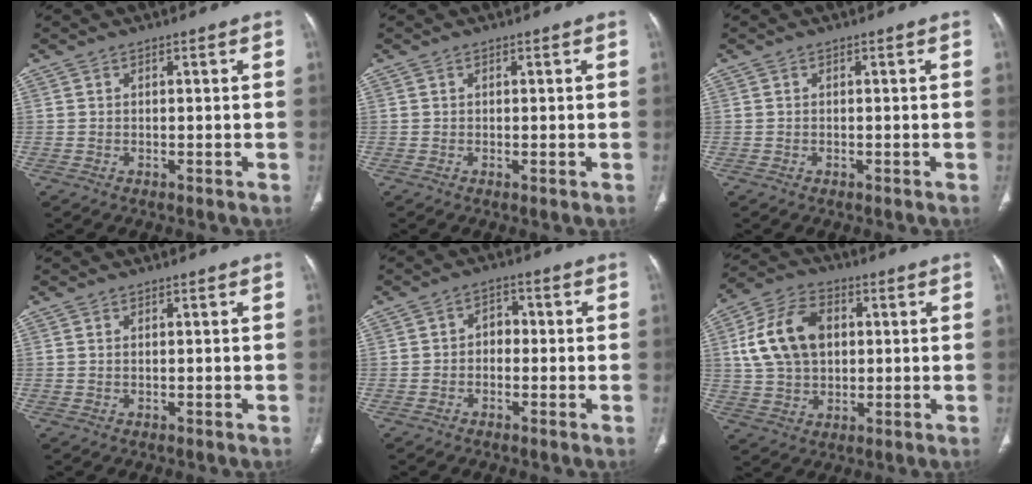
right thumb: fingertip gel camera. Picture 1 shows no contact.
{"total": 0.5, "force": [-0.1, 0.1, 0.5], "torque": [-0.013, -0.003, -0.001]}
{"total": 0.0}
{"total": 0.0}
{"total": 3.3, "force": [-0.4, 2.5, 2.1], "torque": [-0.015, 0.016, -0.017]}
{"total": 14.2, "force": [2.6, 9.9, 9.8], "torque": [-0.167, 0.011, 0.045]}